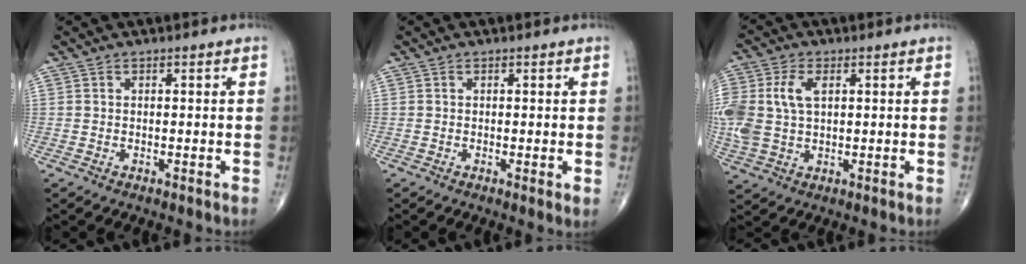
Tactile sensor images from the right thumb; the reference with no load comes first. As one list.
[{"total": 1.1, "force": [0.0, 0.2, 1.1], "torque": [-0.017, -0.005, -0.003]}, {"total": 11.2, "force": [2.0, 6.9, 8.6], "torque": [-0.214, 0.008, 0.042]}]